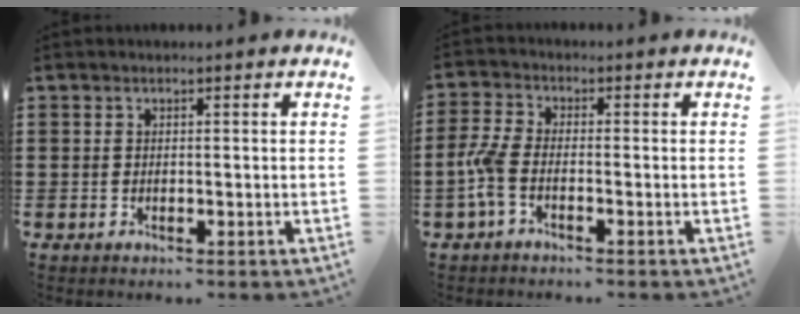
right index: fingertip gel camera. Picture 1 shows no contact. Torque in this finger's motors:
{"motor_torque": [1.34, -0.80, 0.53, 0.16]}